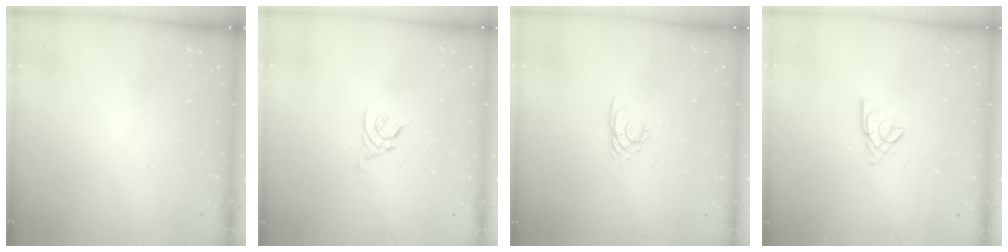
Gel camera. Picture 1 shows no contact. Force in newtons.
{"total": 2.5, "press": 2.5, "slide": 0.7}
{"total": 1.8, "press": 1.8, "slide": 0.2}
{"total": 3.0, "press": 2.9, "slide": 0.5}